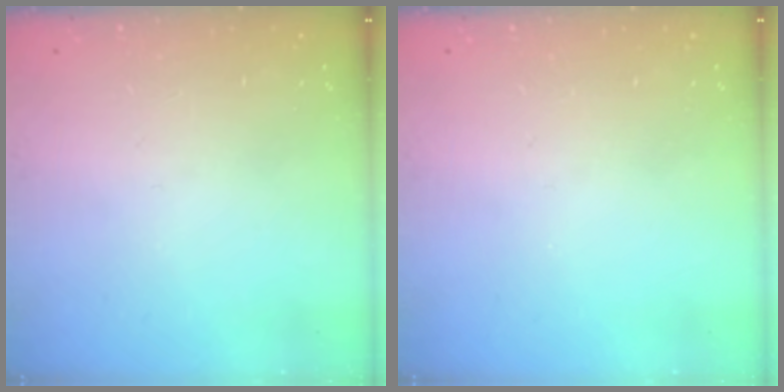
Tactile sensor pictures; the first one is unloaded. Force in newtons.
{"total": 0.0}